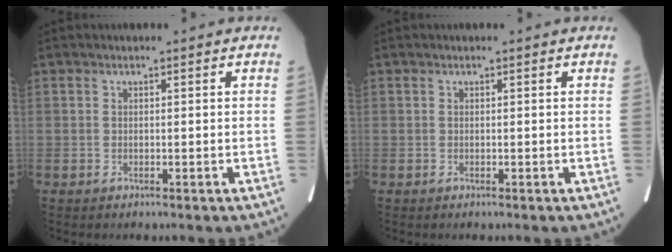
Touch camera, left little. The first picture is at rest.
{"total": 0.0}